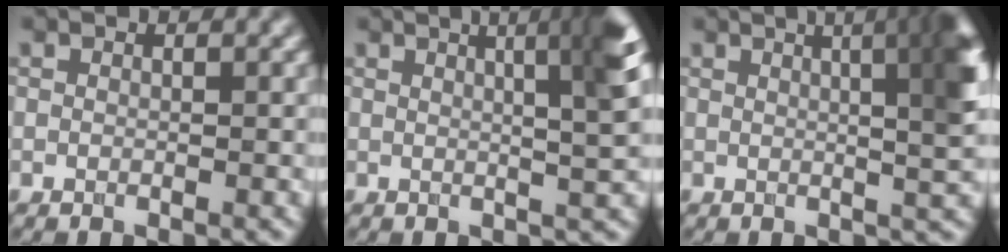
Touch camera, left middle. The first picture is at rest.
{"total": 7.7, "force": [2.4, 2.0, 7.0], "torque": [-0.049, 0.026, 0.022]}
{"total": 10.9, "force": [2.9, 4.3, 9.6], "torque": [-0.053, 0.046, 0.012]}